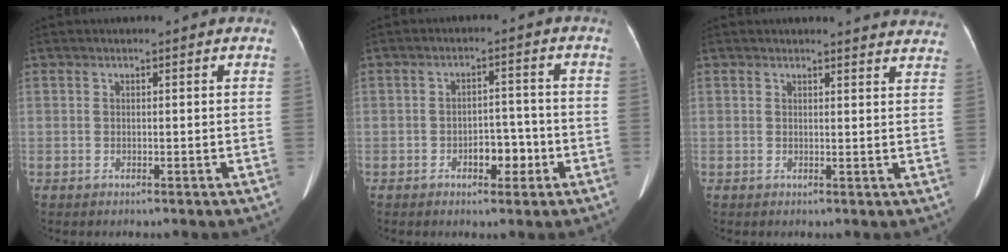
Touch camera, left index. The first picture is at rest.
{"total": 4.3, "force": [-2.0, 2.4, 3.0], "torque": [-0.040, 0.012, -0.026]}
{"total": 10.2, "force": [10.0, 1.4, 1.6], "torque": [0.010, -0.032, 0.079]}